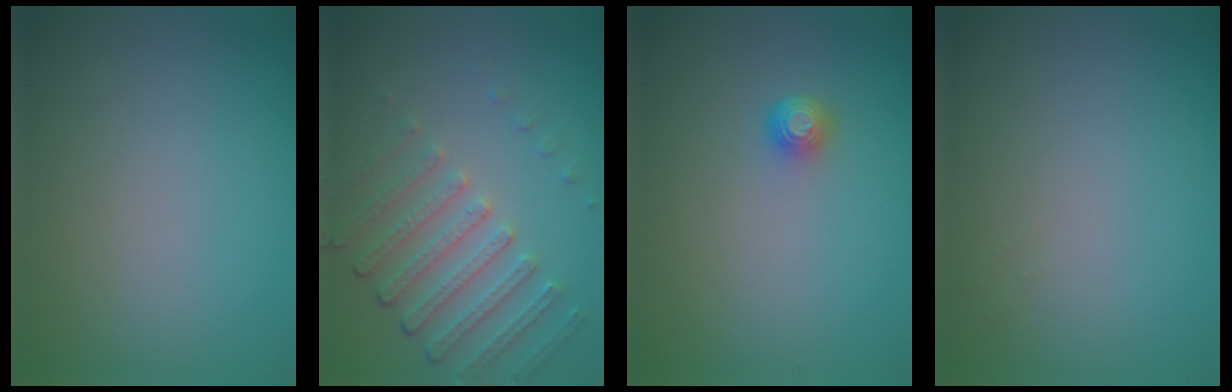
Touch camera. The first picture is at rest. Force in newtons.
{"total": 4.7, "press": 3.4, "slide": 3.3}
{"total": 1.5, "press": 1.1, "slide": 1.1}
{"total": 0.6, "press": 0.5, "slide": 0.3}